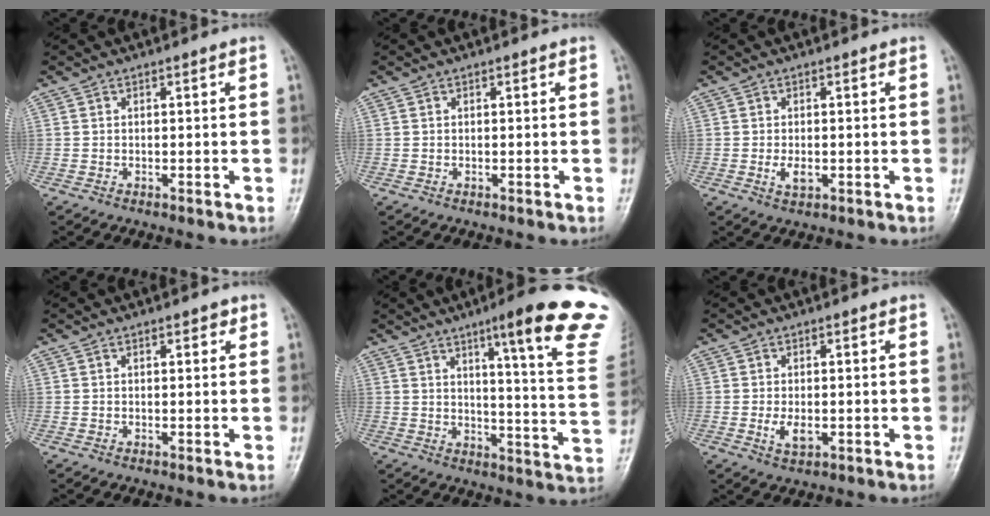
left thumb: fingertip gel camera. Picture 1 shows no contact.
{"total": 0.0}
{"total": 2.7, "force": [-0.5, 1.5, 2.2], "torque": [-0.038, -0.003, -0.007]}
{"total": 1.3, "force": [0.8, 0.7, 0.8], "torque": [-0.002, -0.001, 0.007]}
{"total": 21.3, "force": [13.5, 2.0, 16.4], "torque": [-0.194, -0.071, 0.168]}
{"total": 3.3, "force": [-0.5, 1.9, 2.7], "torque": [-0.048, -0.006, -0.005]}